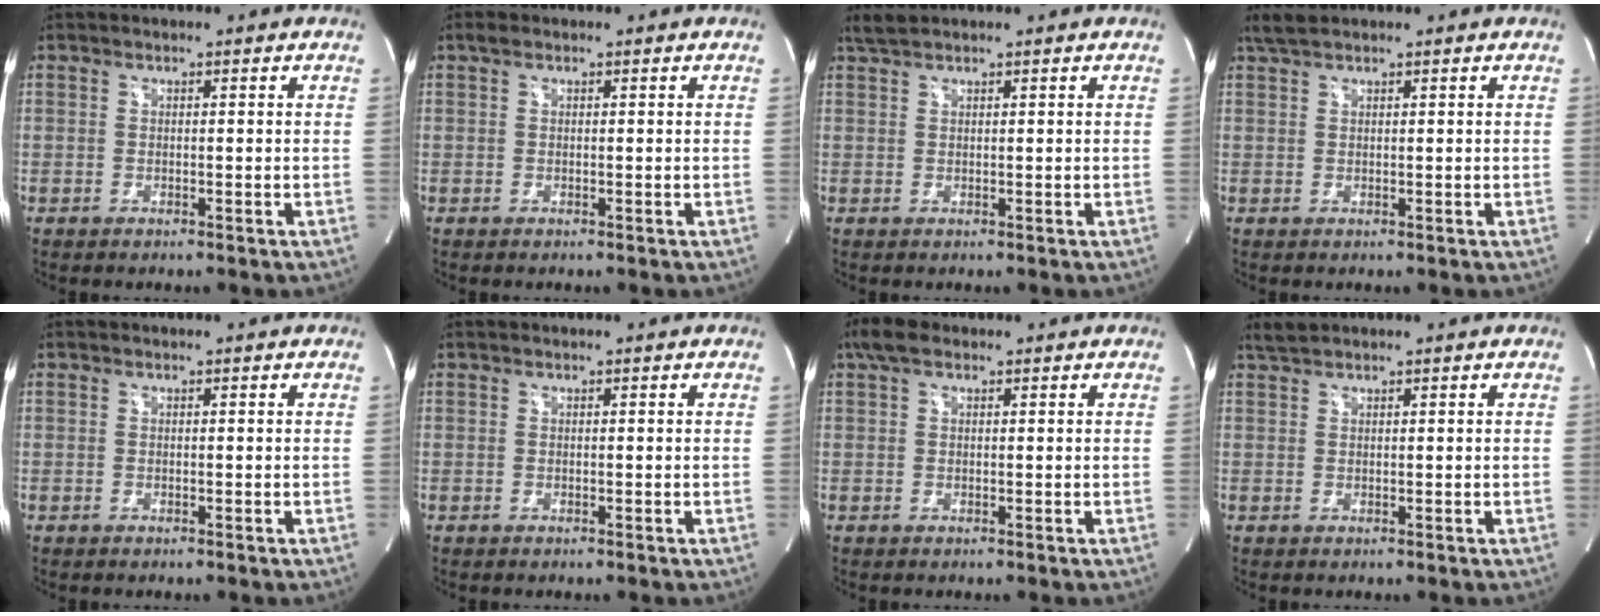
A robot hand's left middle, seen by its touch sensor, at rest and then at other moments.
{"total": 0.9, "force": [0.6, 0.4, 0.5], "torque": [-0.015, 0.015, 0.009]}
{"total": 1.8, "force": [1.7, 0.0, 0.7], "torque": [-0.021, 0.014, 0.037]}
{"total": 2.2, "force": [1.9, 0.3, 1.1], "torque": [-0.029, 0.015, 0.040]}
{"total": 0.0}
{"total": 0.0}
{"total": 3.5, "force": [2.2, 1.5, 2.2], "torque": [-0.057, 0.028, 0.045]}
{"total": 1.5, "force": [1.5, 0.0, 0.4], "torque": [-0.015, 0.012, 0.035]}